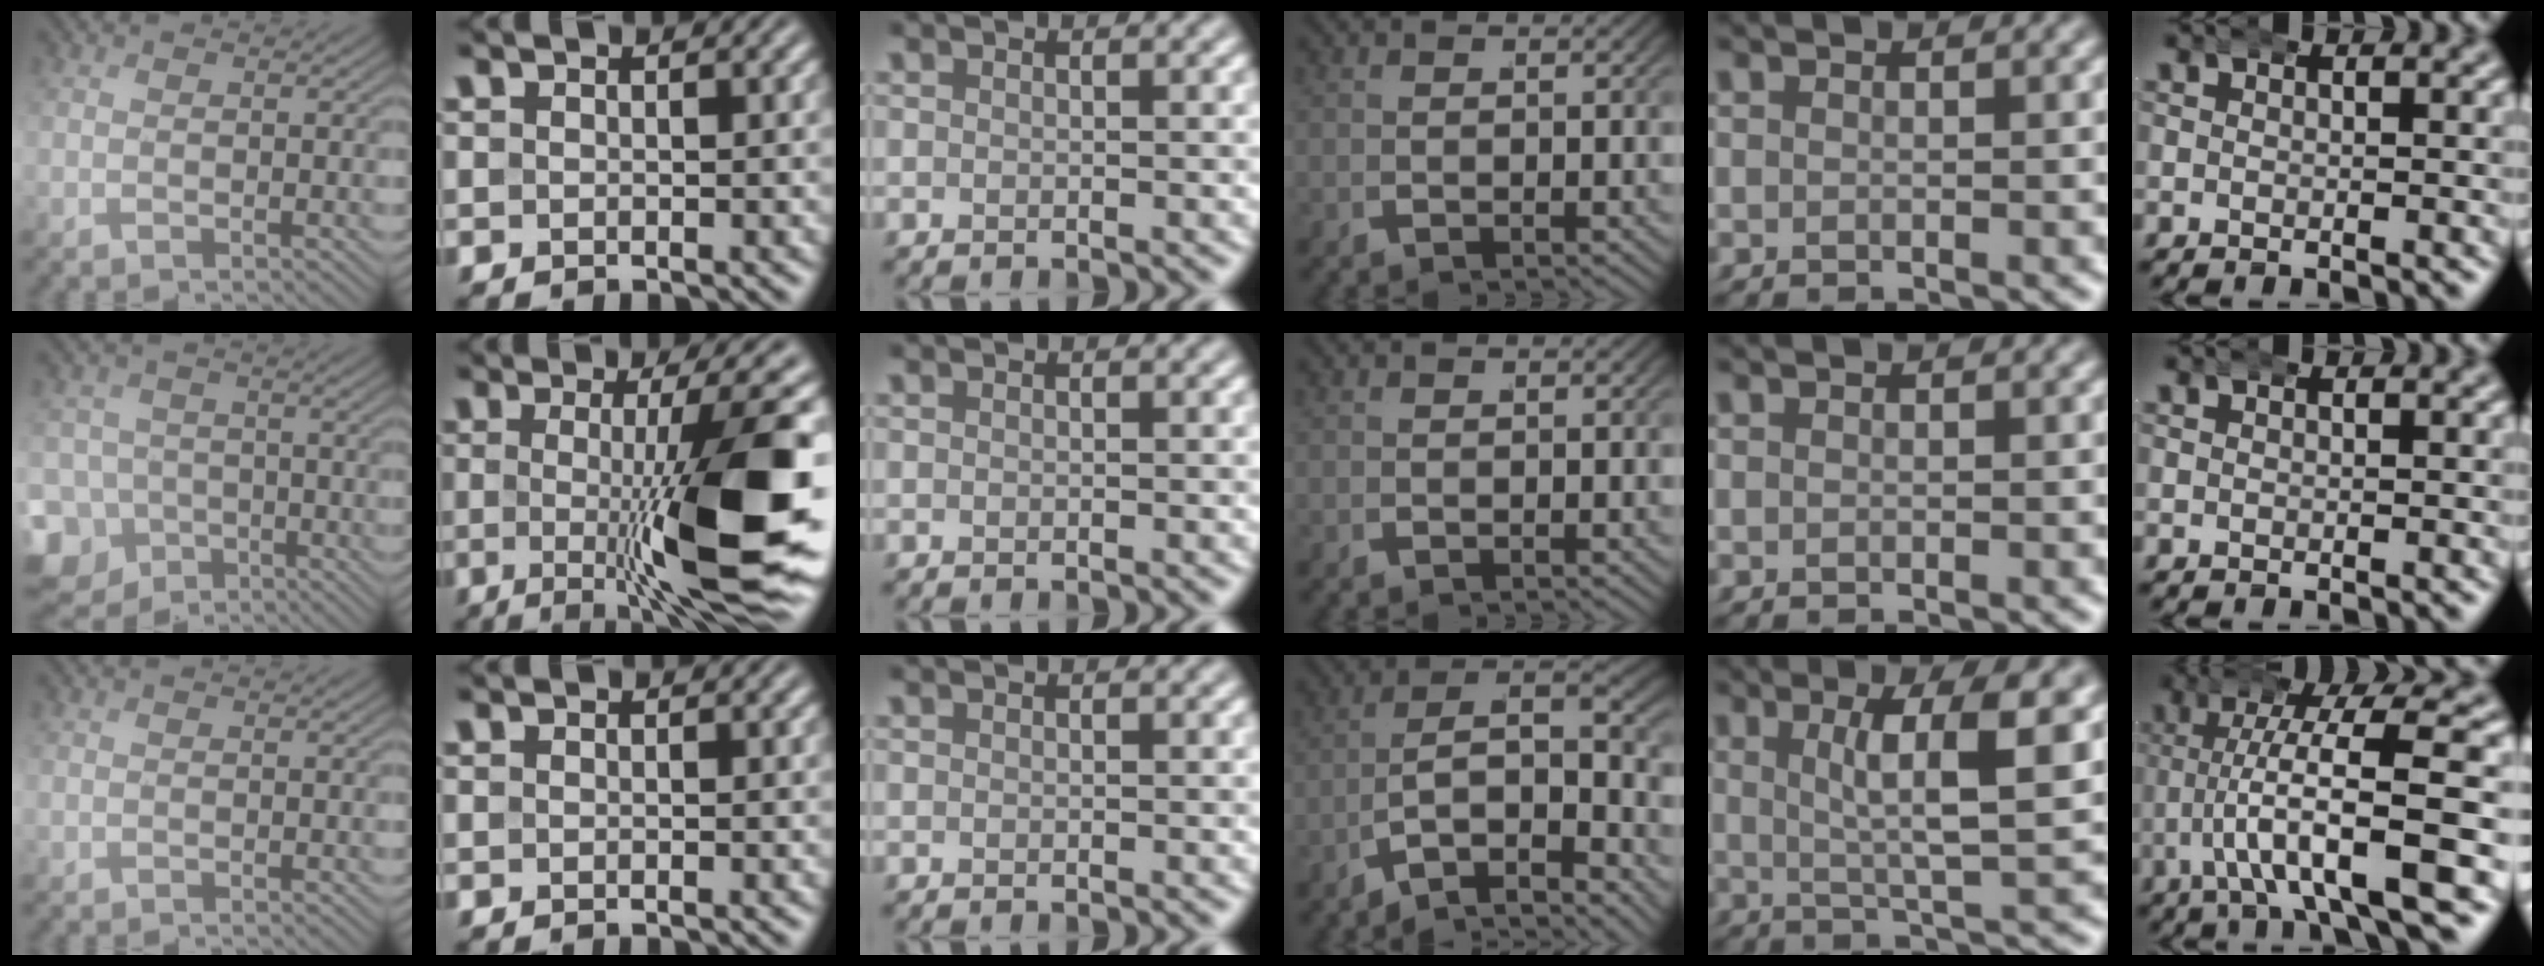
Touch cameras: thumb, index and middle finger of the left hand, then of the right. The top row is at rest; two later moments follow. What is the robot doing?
{"motion": "wrap", "object": "bandana"}